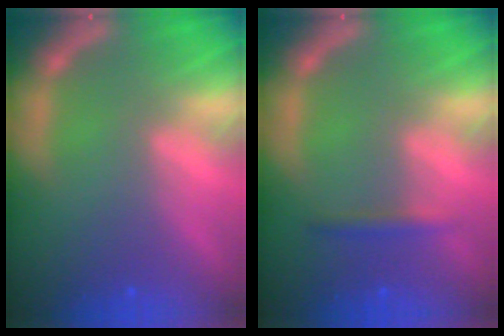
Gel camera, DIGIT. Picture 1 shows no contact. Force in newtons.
{"total": 1.4}